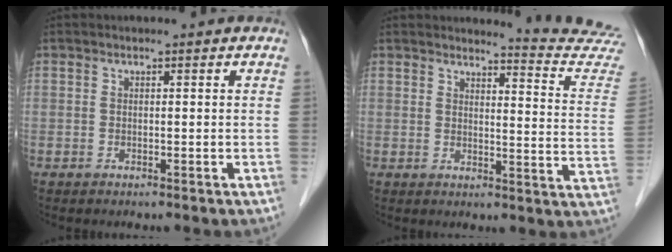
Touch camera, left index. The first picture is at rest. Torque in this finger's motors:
{"motor_torque": [-0.10, -0.12, 0.09, 0.01]}